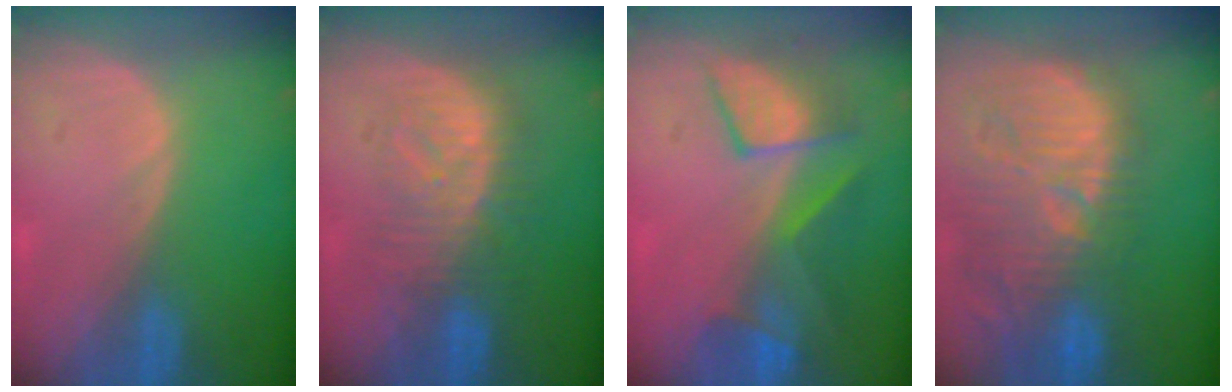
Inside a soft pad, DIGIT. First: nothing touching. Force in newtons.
{"total": 8.3, "press": 8.2, "slide": 1.5}
{"total": 7.5, "press": 7.4, "slide": 1.2}
{"total": 13.9, "press": 12.7, "slide": 5.5}